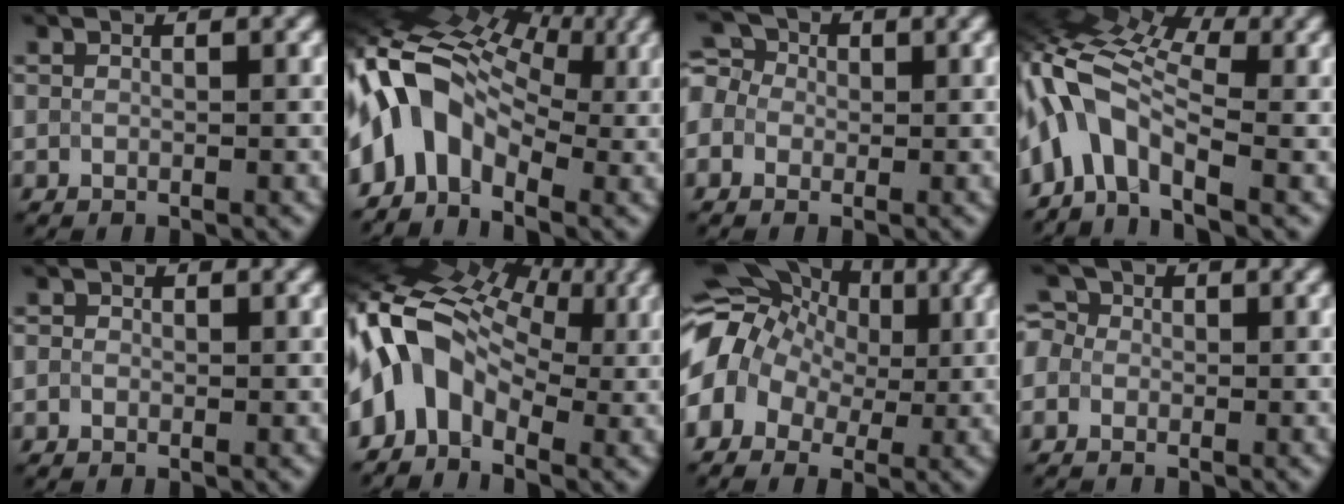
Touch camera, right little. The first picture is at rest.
{"total": 10.4, "force": [-1.5, 7.2, 7.3], "torque": [-0.129, 0.017, -0.049]}
{"total": 5.0, "force": [0.5, 4.4, 2.3], "torque": [-0.044, 0.031, -0.024]}
{"total": 8.4, "force": [-2.2, 4.5, 6.7], "torque": [-0.126, 0.026, -0.065]}
{"total": 0.6, "force": [-0.1, 0.5, 0.2], "torque": [-0.003, -0.003, -0.005]}
{"total": 11.2, "force": [0.2, 7.9, 8.0], "torque": [-0.147, 0.016, -0.016]}
{"total": 8.8, "force": [0.7, 6.9, 5.4], "torque": [-0.092, 0.015, 0.001]}
{"total": 4.5, "force": [-0.5, 4.2, 1.5], "torque": [-0.032, 0.024, -0.042]}